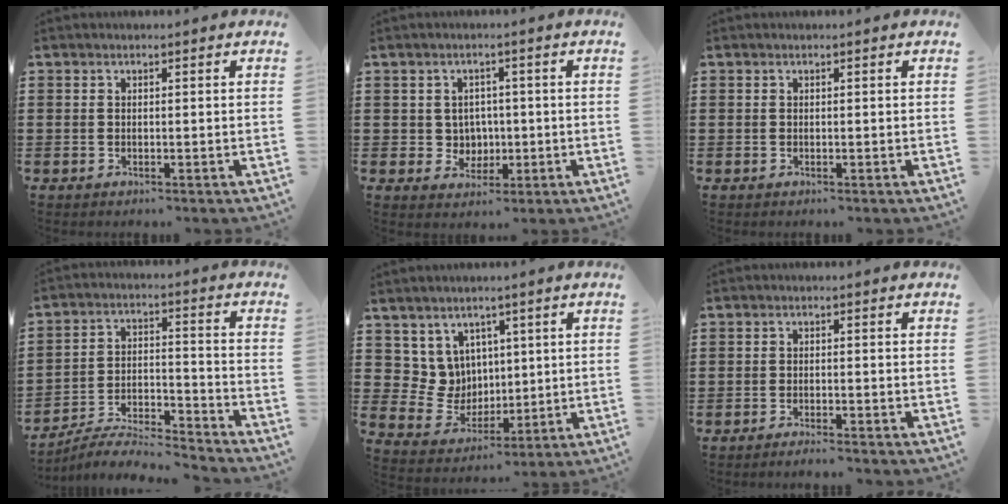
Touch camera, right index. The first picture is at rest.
{"total": 3.5, "force": [0.3, 3.5, 0.7], "torque": [-0.022, 0.007, 0.001]}
{"total": 0.0}
{"total": 6.6, "force": [-6.2, 0.9, 2.1], "torque": [-0.041, -0.002, -0.123]}
{"total": 6.7, "force": [2.9, 6.0, 1.2], "torque": [-0.063, -0.004, 0.058]}
{"total": 1.6, "force": [-1.5, -0.4, 0.2], "torque": [-0.004, -0.001, -0.029]}